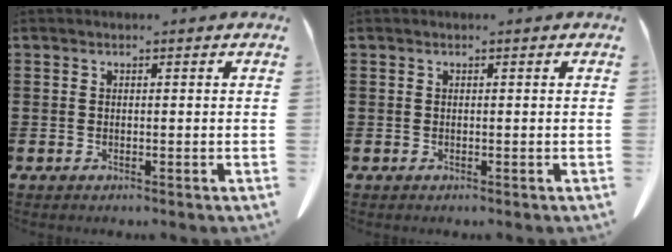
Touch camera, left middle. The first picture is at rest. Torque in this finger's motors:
{"motor_torque": [0.00, 0.01, -0.01, 0.01]}